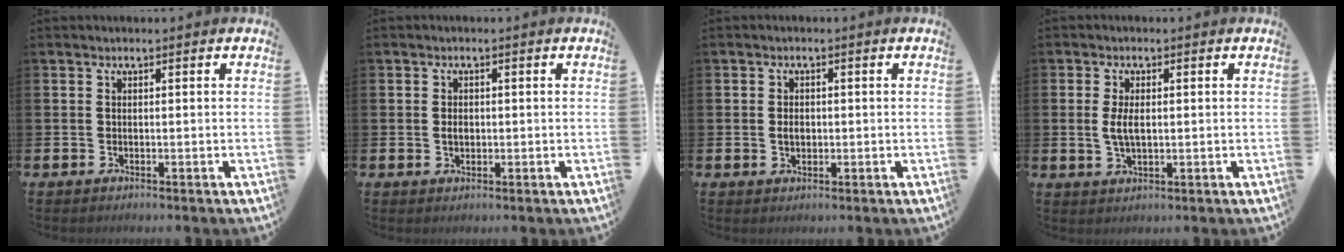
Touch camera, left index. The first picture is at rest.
{"total": 1.5, "force": [0.0, 1.0, 1.1], "torque": [-0.010, 0.003, -0.005]}
{"total": 1.9, "force": [0.0, 1.3, 1.3], "torque": [-0.014, 0.003, -0.005]}
{"total": 3.3, "force": [0.3, 1.6, 2.9], "torque": [-0.054, 0.005, 0.002]}